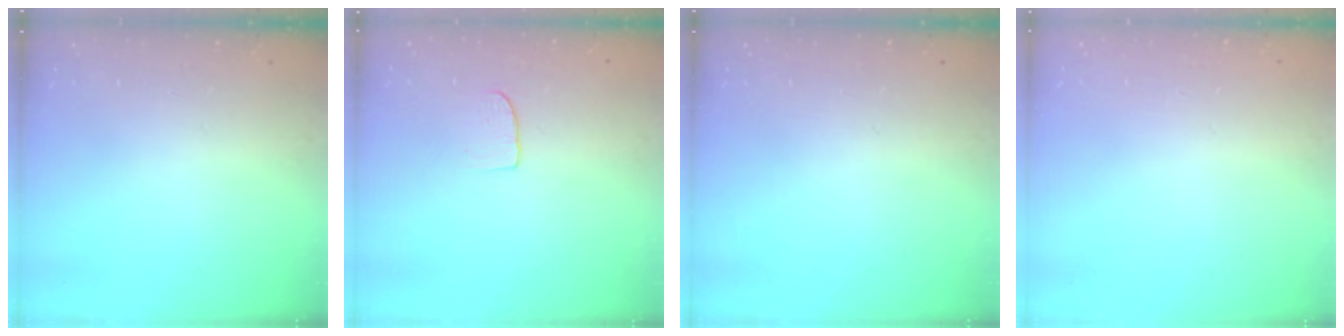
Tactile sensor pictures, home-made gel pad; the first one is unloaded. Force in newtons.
{"total": 4.7, "press": 4.7, "slide": 0.4}
{"total": 0.0}
{"total": 0.8, "press": 0.4, "slide": 0.7}